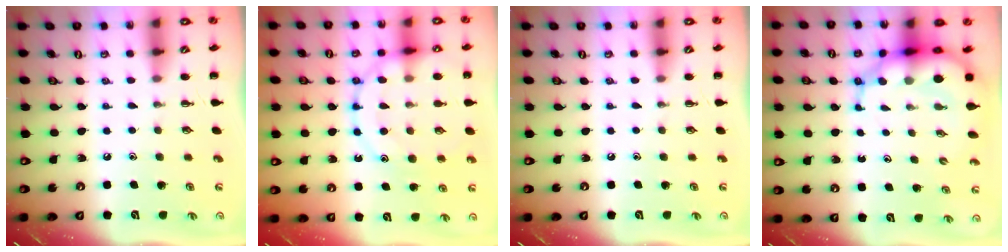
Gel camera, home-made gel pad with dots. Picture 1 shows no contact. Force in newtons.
{"total": 15.9, "press": 15.8, "slide": 1.6}
{"total": 0.0}
{"total": 10.5, "press": 10.1, "slide": 2.8}